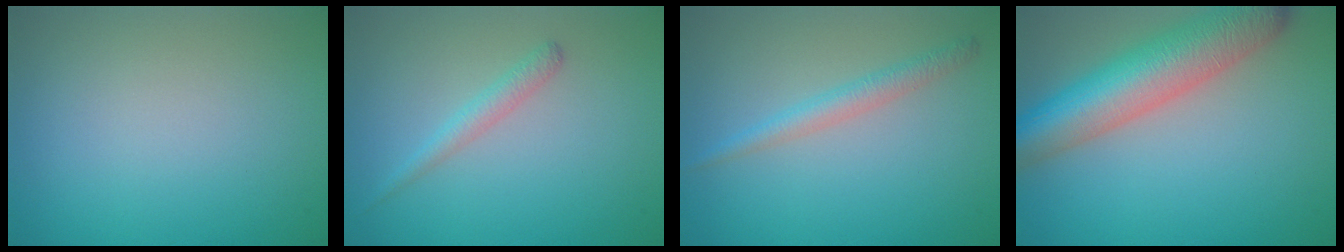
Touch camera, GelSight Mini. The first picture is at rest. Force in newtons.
{"total": 1.6, "press": 1.6, "slide": 0.1}
{"total": 2.2, "press": 2.2, "slide": 0.1}
{"total": 9.3, "press": 9.3, "slide": 0.5}